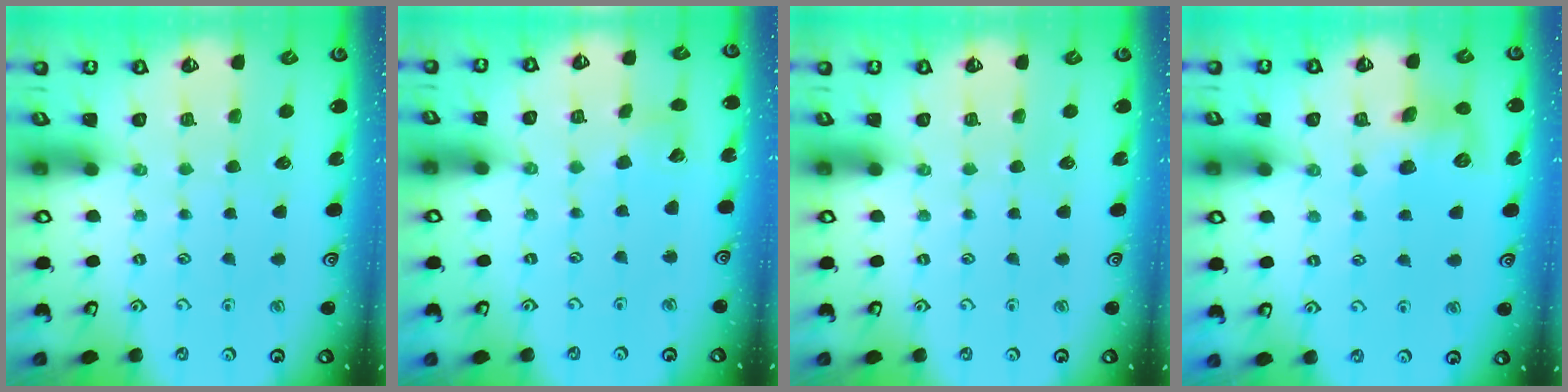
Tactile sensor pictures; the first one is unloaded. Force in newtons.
{"total": 6.5, "press": 6.5, "slide": 0.5}
{"total": 0.0}
{"total": 10.0, "press": 10.0, "slide": 0.1}